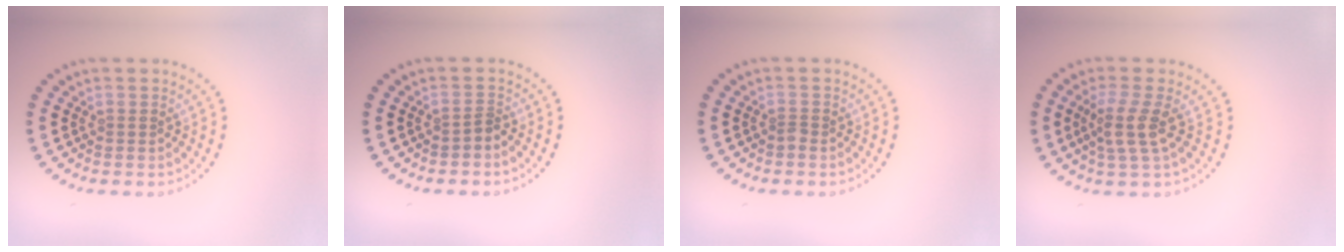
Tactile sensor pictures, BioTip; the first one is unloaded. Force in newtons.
{"total": 0.7, "press": 0.4, "slide": 0.6}
{"total": 0.6, "press": 0.5, "slide": 0.4}
{"total": 2.9, "press": 2.4, "slide": 1.7}